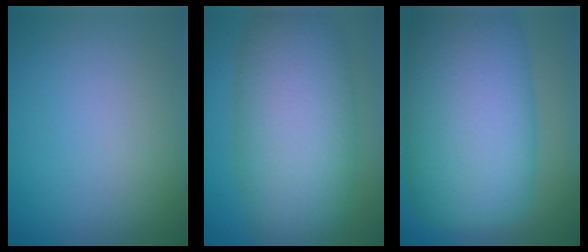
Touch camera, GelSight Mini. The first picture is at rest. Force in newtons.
{"total": 11.3, "press": 11.3, "slide": 0.3}
{"total": 14.6, "press": 14.6, "slide": 0.1}